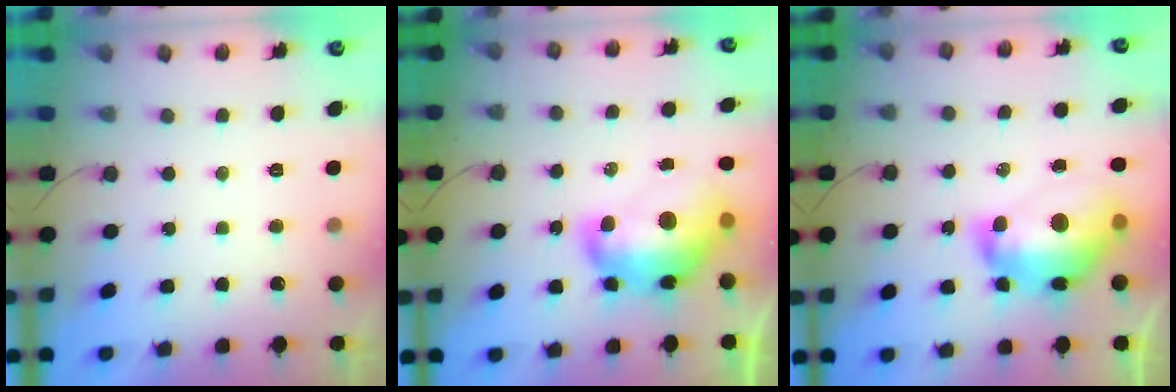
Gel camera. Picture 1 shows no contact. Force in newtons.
{"total": 17.6, "press": 17.6, "slide": 1.5}
{"total": 17.3, "press": 17.2, "slide": 1.8}